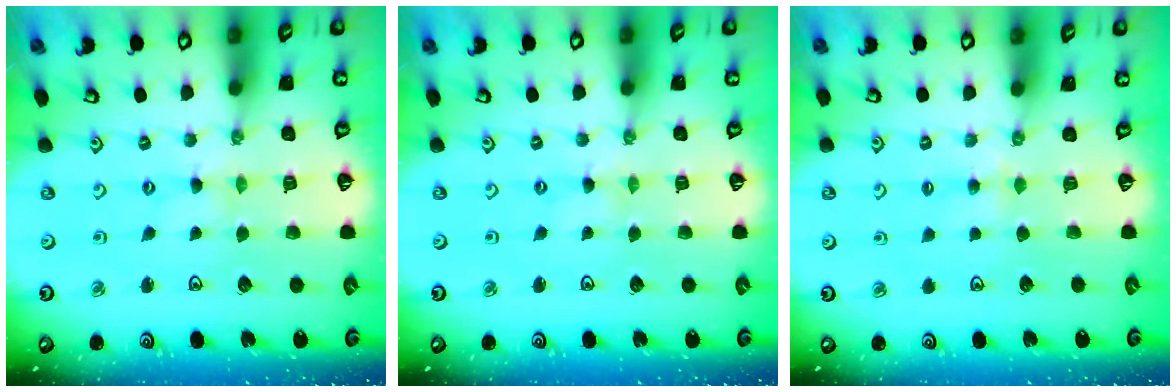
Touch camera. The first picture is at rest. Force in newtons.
{"total": 0.0}
{"total": 3.1, "press": 3.1, "slide": 0.4}